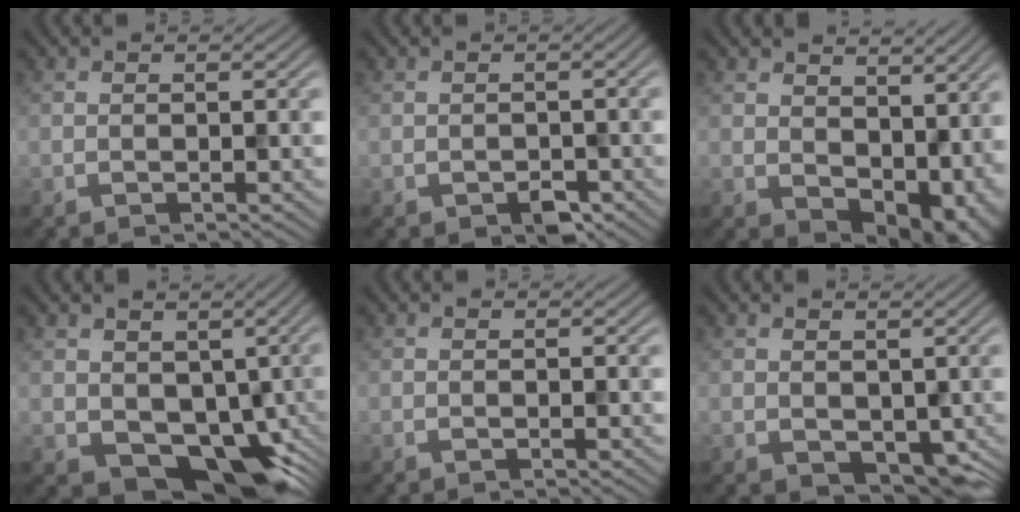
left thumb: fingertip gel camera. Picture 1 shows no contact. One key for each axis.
{"total": 2.3, "fx": -1.2, "fy": 1.3, "fz": 1.4, "tx": -0.024, "ty": -0.006, "tz": -0.018}
{"total": 8.9, "fx": 1.8, "fy": 5.9, "fz": 6.4, "tx": -0.103, "ty": -0.027, "tz": 0.047}
{"total": 9.8, "fx": -0.9, "fy": 7.3, "fz": 6.4, "tx": -0.111, "ty": -0.037, "tz": -0.005}
{"total": 0.0}
{"total": 4.5, "fx": 0.3, "fy": 3.3, "fz": 3.1, "tx": -0.060, "ty": -0.020, "tz": 0.012}